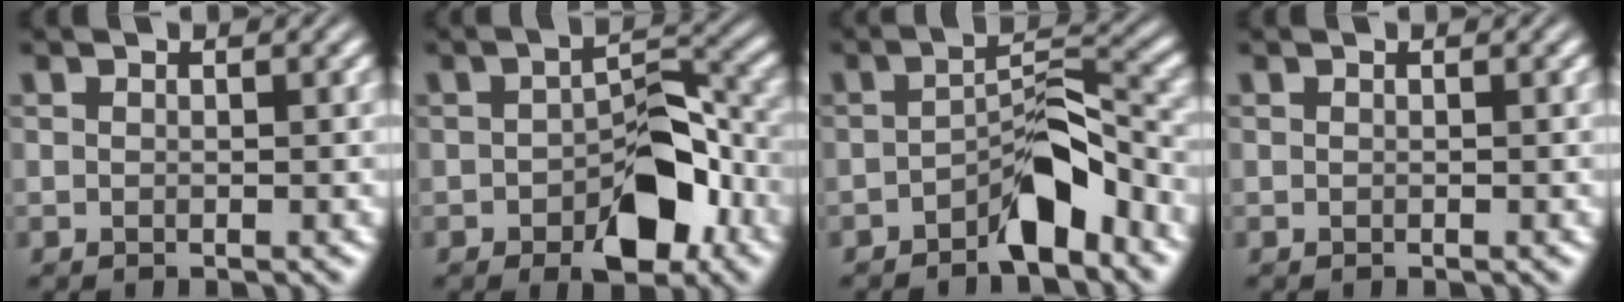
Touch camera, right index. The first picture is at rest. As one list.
[{"total": 5.6, "force": [-2.2, 2.3, 4.5], "torque": [-0.042, -0.007, -0.031]}, {"total": 3.9, "force": [-2.6, 0.1, 2.9], "torque": [-0.025, -0.003, -0.039]}, {"total": 0.0}]